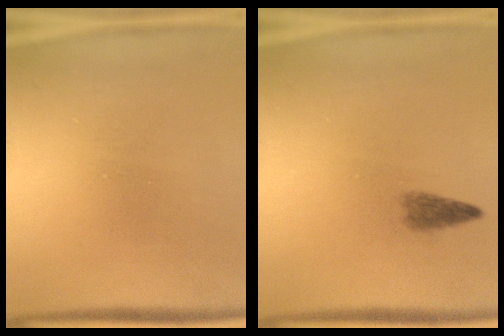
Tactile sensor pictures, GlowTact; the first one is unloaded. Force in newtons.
{"total": 2.2}